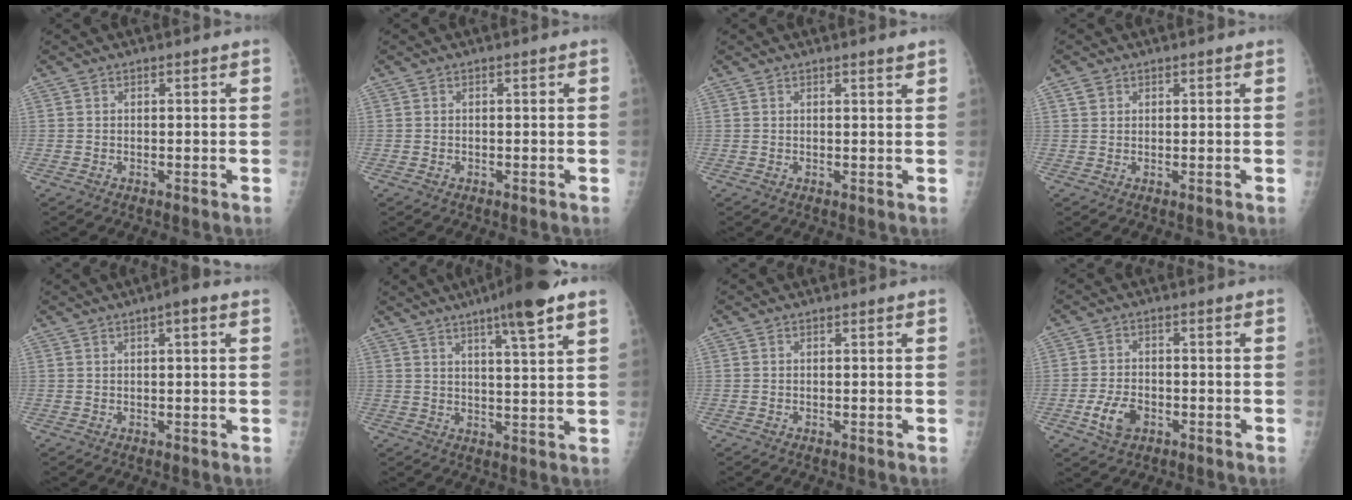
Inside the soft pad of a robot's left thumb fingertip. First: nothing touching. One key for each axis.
{"total": 0.5, "fx": -0.2, "fy": 0.5, "fz": 0.2, "tx": -0.001, "ty": 0.002, "tz": -0.005}
{"total": 1.0, "fx": 0.8, "fy": -0.1, "fz": 0.6, "tx": -0.006, "ty": -0.007, "tz": 0.011}
{"total": 1.6, "fx": 0.8, "fy": 1.3, "fz": 0.5, "tx": 0.000, "ty": -0.001, "tz": 0.013}
{"total": 2.7, "fx": 1.2, "fy": 0.4, "fz": 2.4, "tx": -0.037, "ty": 0.004, "tz": 0.014}
{"total": 10.7, "fx": 6.6, "fy": 0.9, "fz": 8.4, "tx": -0.124, "ty": -0.022, "tz": 0.095}
{"total": 0.0}
{"total": 5.9, "fx": -2.5, "fy": 3.9, "fz": 3.7, "tx": -0.068, "ty": 0.011, "tz": -0.043}